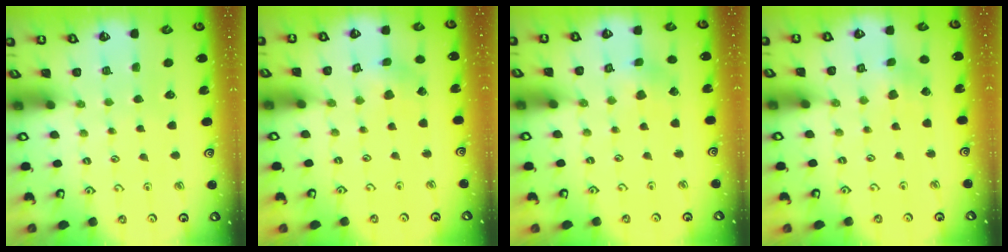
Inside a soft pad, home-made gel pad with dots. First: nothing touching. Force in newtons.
{"total": 2.4, "press": 2.4, "slide": 0.2}
{"total": 3.1, "press": 3.1, "slide": 0.2}
{"total": 2.7, "press": 2.7, "slide": 0.1}